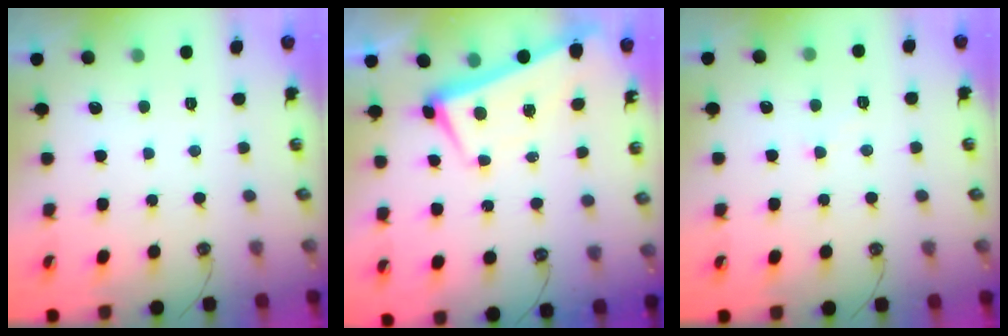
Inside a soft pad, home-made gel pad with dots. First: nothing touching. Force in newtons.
{"total": 2.1, "press": 1.9, "slide": 0.8}
{"total": 1.3, "press": 1.2, "slide": 0.4}